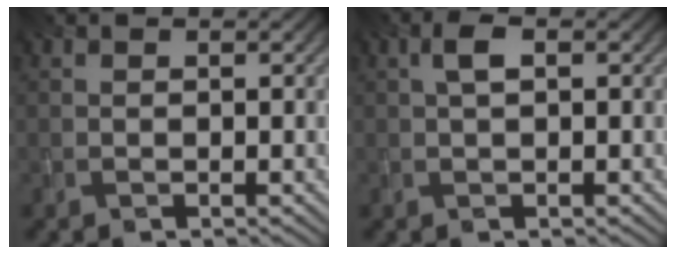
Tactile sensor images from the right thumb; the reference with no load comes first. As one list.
[{"total": 2.1, "force": [0.5, 0.8, 1.8], "torque": [-0.040, 0.008, 0.008]}]